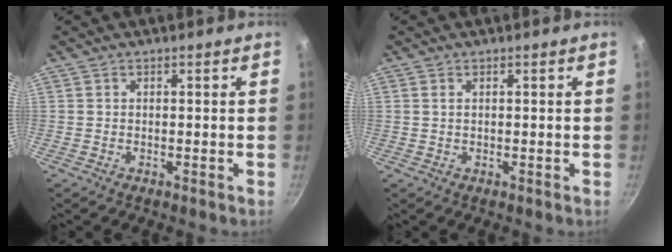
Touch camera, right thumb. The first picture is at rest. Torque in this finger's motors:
{"motor_torque": [-0.24, -0.10, -0.32, 0.13, 0.01]}